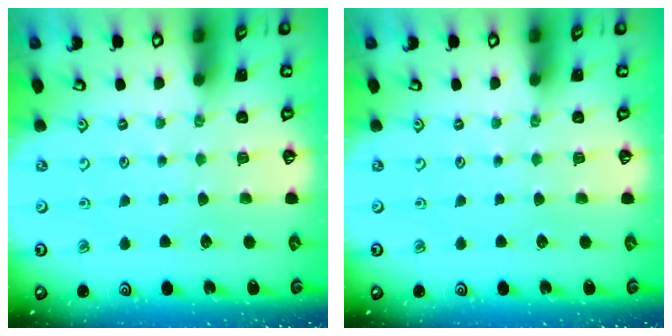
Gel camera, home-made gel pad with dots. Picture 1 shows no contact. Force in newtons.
{"total": 0.0}